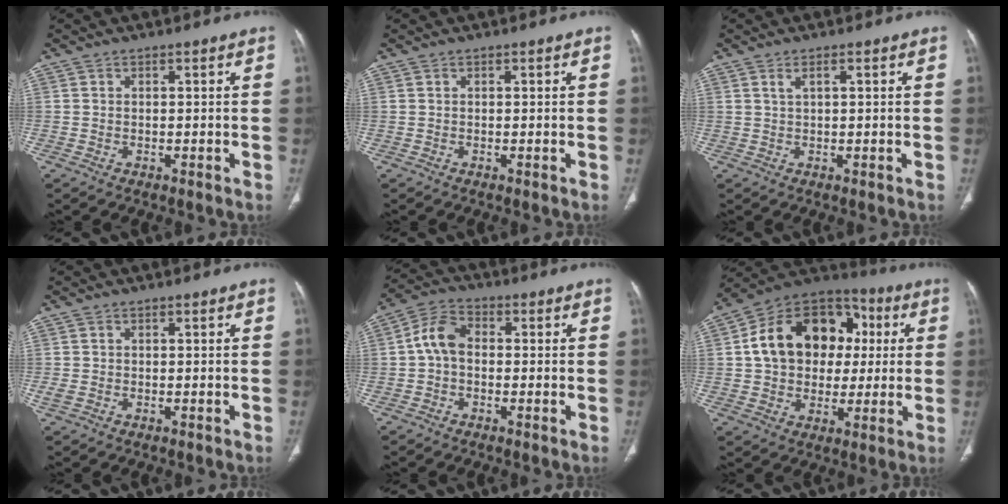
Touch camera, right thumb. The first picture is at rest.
{"total": 0.0}
{"total": 1.6, "force": [0.7, 0.4, 1.4], "torque": [-0.030, 0.004, 0.017]}
{"total": 1.4, "force": [-0.3, 1.0, 0.9], "torque": [-0.032, -0.001, -0.005]}
{"total": 6.5, "force": [-0.2, 4.5, 4.7], "torque": [-0.083, 0.018, -0.015]}
{"total": 20.2, "force": [2.7, 15.2, 13.0], "torque": [-0.182, 0.028, 0.040]}